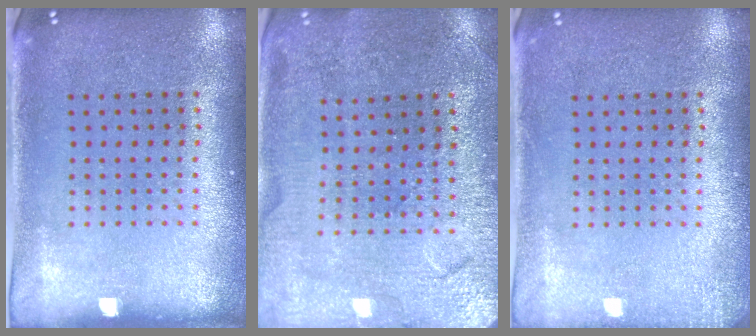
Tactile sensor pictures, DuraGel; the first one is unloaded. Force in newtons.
{"total": 1.5, "press": 1.5, "slide": 0.2}
{"total": 1.4, "press": 1.4, "slide": 0.2}